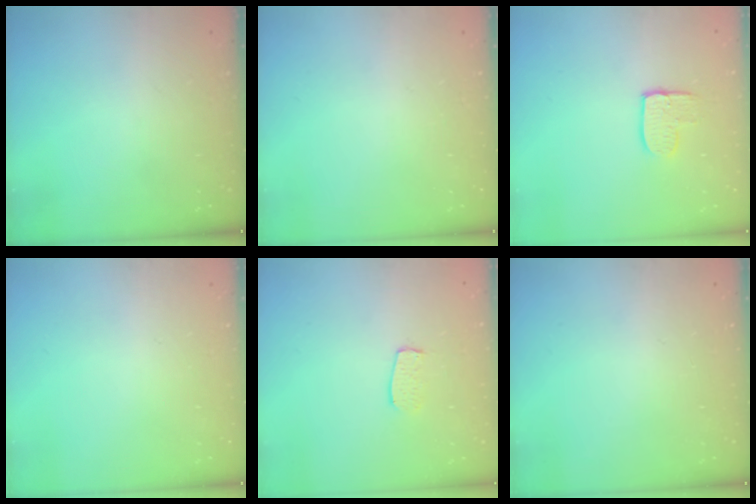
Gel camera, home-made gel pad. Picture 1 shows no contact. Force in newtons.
{"total": 0.0}
{"total": 7.0, "press": 7.0, "slide": 0.4}
{"total": 0.0}
{"total": 5.9, "press": 5.9, "slide": 0.3}
{"total": 0.0}